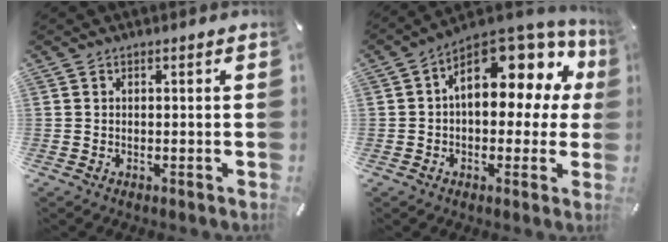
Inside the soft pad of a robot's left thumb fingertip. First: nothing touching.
{"total": 14.6, "force": [5.5, 8.3, 10.6], "torque": [-0.138, -0.043, 0.095]}